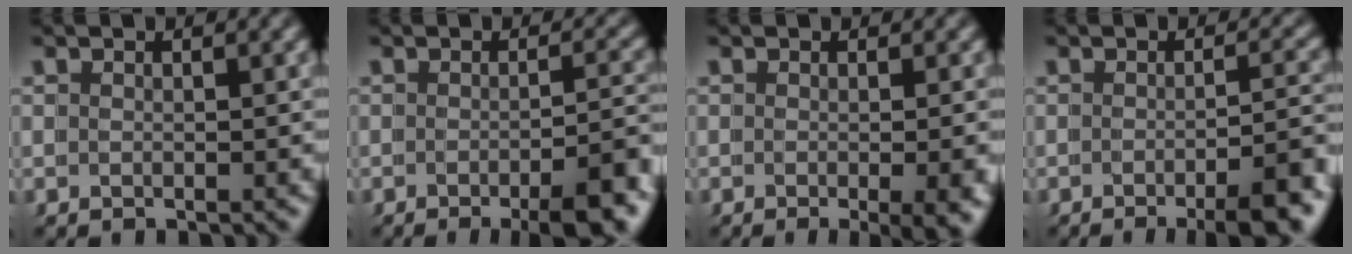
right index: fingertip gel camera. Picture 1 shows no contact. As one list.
[{"total": 5.4, "force": [-3.8, -0.2, 3.8], "torque": [-0.032, -0.004, -0.055]}, {"total": 4.4, "force": [-2.2, -0.3, 3.8], "torque": [-0.032, -0.010, -0.027]}, {"total": 5.8, "force": [-4.3, -0.2, 3.9], "torque": [-0.034, -0.006, -0.061]}]